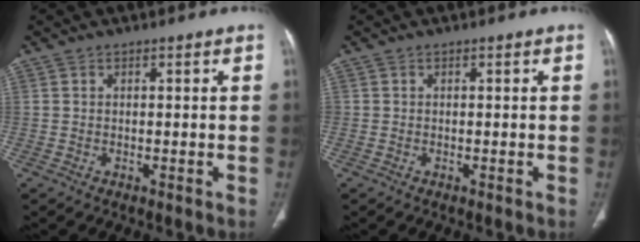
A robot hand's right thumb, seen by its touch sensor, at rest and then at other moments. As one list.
[{"total": 0.0}]